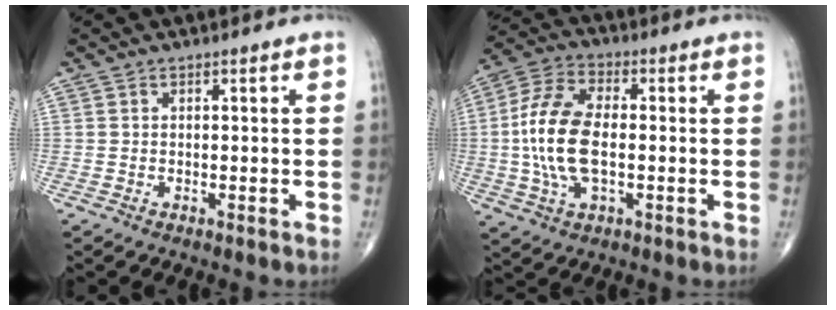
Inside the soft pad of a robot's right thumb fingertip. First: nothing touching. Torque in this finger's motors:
{"motor_torque": [1.78, 1.97, 1.32, 0.04, 0.21]}